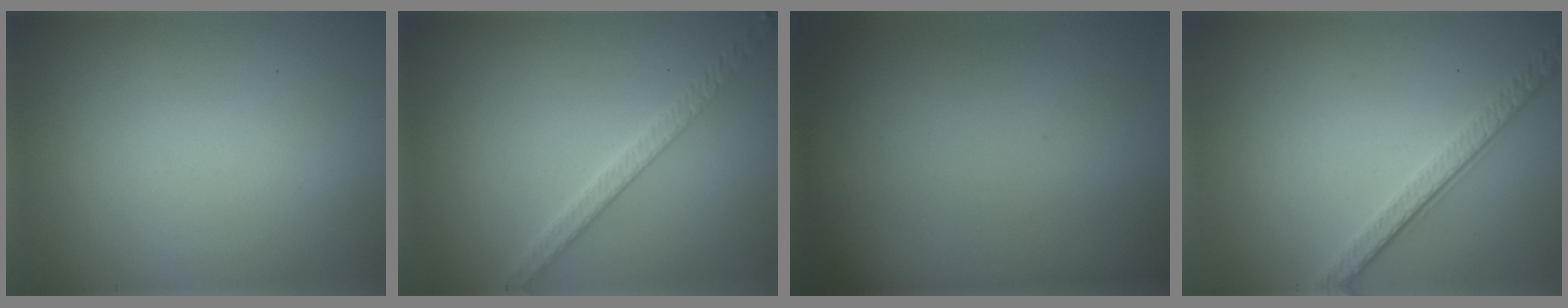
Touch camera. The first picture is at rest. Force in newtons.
{"total": 2.5, "press": 2.4, "slide": 0.4}
{"total": 0.0}
{"total": 3.5, "press": 2.6, "slide": 2.4}